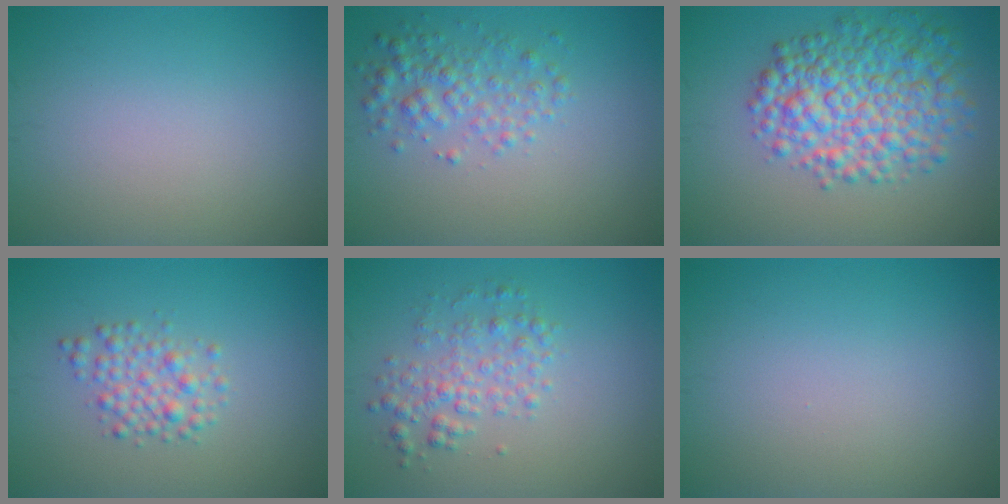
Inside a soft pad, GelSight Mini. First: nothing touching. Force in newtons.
{"total": 2.8, "press": 2.8, "slide": 0.1}
{"total": 7.7, "press": 7.7, "slide": 0.2}
{"total": 2.6, "press": 2.6, "slide": 0.0}
{"total": 2.9, "press": 2.9, "slide": 0.1}
{"total": 0.0}